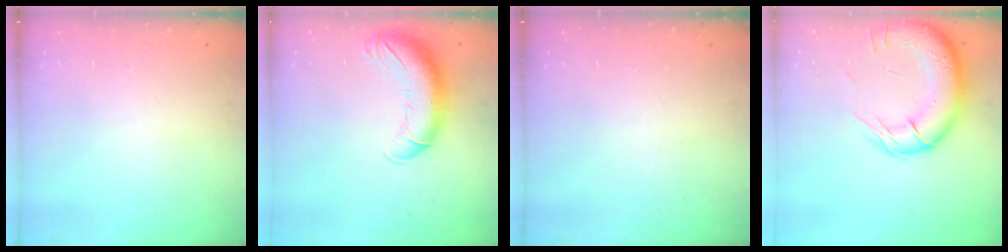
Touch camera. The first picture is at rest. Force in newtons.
{"total": 13.4, "press": 13.0, "slide": 3.1}
{"total": 0.0}
{"total": 18.1, "press": 17.7, "slide": 3.6}